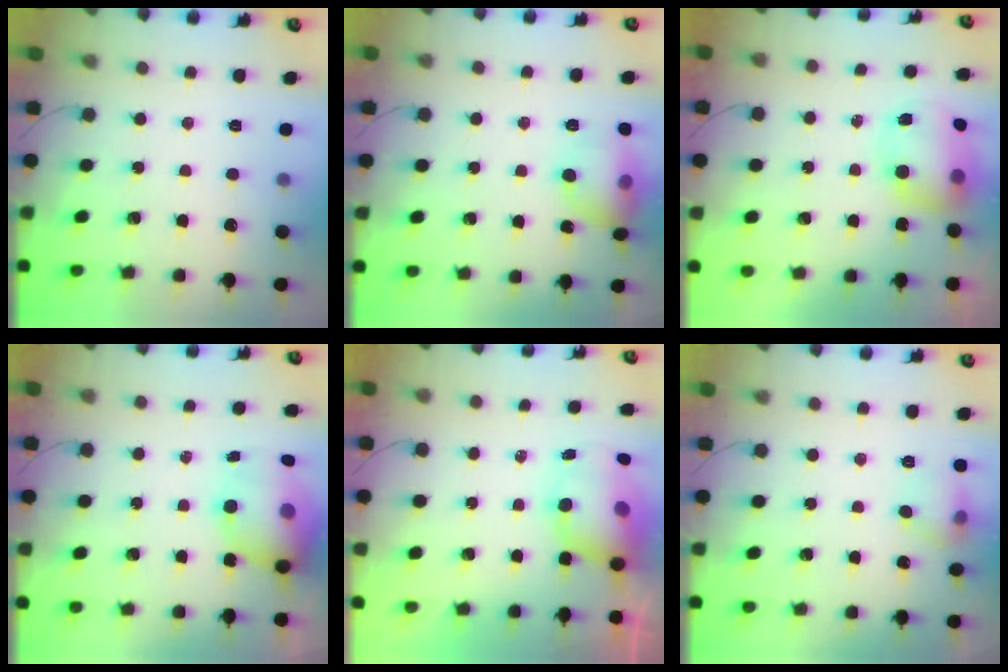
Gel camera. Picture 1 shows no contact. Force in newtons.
{"total": 15.6, "press": 13.8, "slide": 7.4}
{"total": 10.8, "press": 10.5, "slide": 2.6}
{"total": 14.6, "press": 14.2, "slide": 3.4}
{"total": 10.0, "press": 9.7, "slide": 2.7}
{"total": 7.8, "press": 7.7, "slide": 0.8}